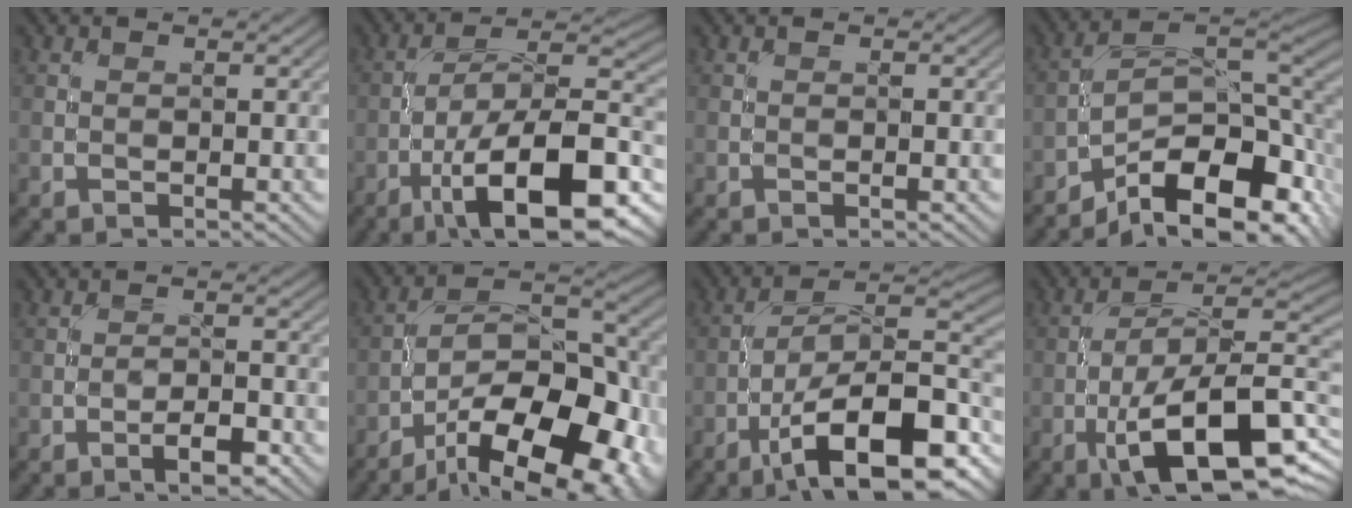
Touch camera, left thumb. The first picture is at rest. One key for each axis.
{"total": 17.2, "fx": -8.3, "fy": 6.1, "fz": 13.8, "tx": -0.207, "ty": -0.003, "tz": -0.146}
{"total": 0.5, "fx": -0.2, "fy": 0.1, "fz": 0.4, "tx": -0.009, "ty": 0.001, "tz": -0.005}
{"total": 14.7, "fx": -8.0, "fy": 6.6, "fz": 10.4, "tx": -0.185, "ty": -0.019, "tz": -0.121}
{"total": 3.8, "fx": -2.2, "fy": 1.1, "fz": 2.9, "tx": -0.047, "ty": 0.007, "tz": -0.038}
{"total": 19.1, "fx": -11.1, "fy": 8.5, "fz": 12.9, "tx": -0.171, "ty": -0.011, "tz": -0.172}
{"total": 16.4, "fx": -8.0, "fy": 6.3, "fz": 12.8, "tx": -0.187, "ty": -0.010, "tz": -0.146}
{"total": 16.0, "fx": -6.8, "fy": 5.8, "fz": 13.3, "tx": -0.203, "ty": -0.006, "tz": -0.123}